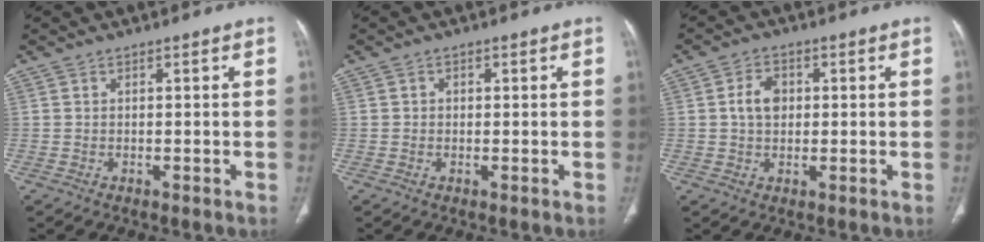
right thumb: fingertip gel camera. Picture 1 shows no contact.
{"total": 0.9, "force": [0.1, 0.9, 0.4], "torque": [0.000, 0.002, 0.000]}
{"total": 4.9, "force": [0.6, 3.6, 3.3], "torque": [-0.050, 0.006, 0.008]}